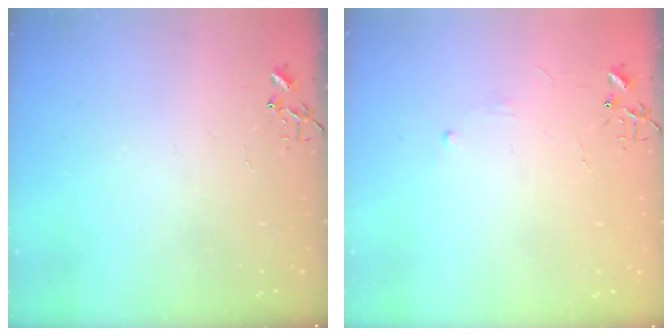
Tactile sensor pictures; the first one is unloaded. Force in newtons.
{"total": 2.9, "press": 2.8, "slide": 0.5}